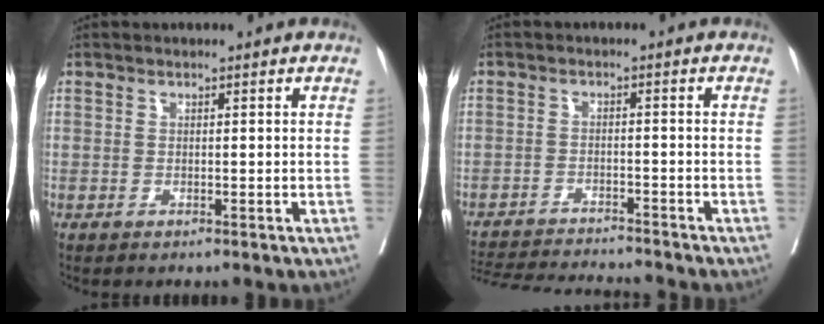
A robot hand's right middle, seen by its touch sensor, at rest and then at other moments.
{"total": 12.0, "force": [-11.5, 0.3, 3.4], "torque": [-0.056, -0.011, -0.172]}